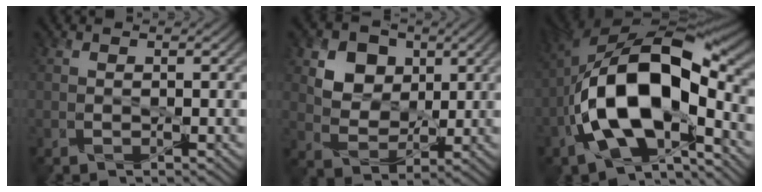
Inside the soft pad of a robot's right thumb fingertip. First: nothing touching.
{"total": 8.2, "force": [3.3, 6.2, 4.2], "torque": [-0.109, -0.001, 0.071]}
{"total": 16.8, "force": [-4.1, 8.2, 14.1], "torque": [-0.259, 0.000, -0.068]}